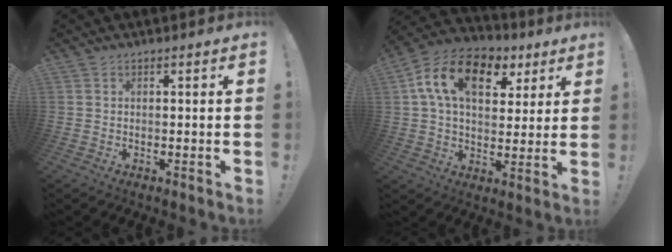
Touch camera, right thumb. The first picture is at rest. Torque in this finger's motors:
{"motor_torque": [2.21, 2.80, 0.73, -0.18, 0.09]}